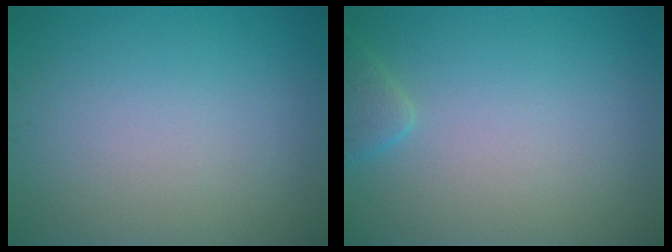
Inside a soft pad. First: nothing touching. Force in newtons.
{"total": 1.5, "press": 1.5, "slide": 0.2}